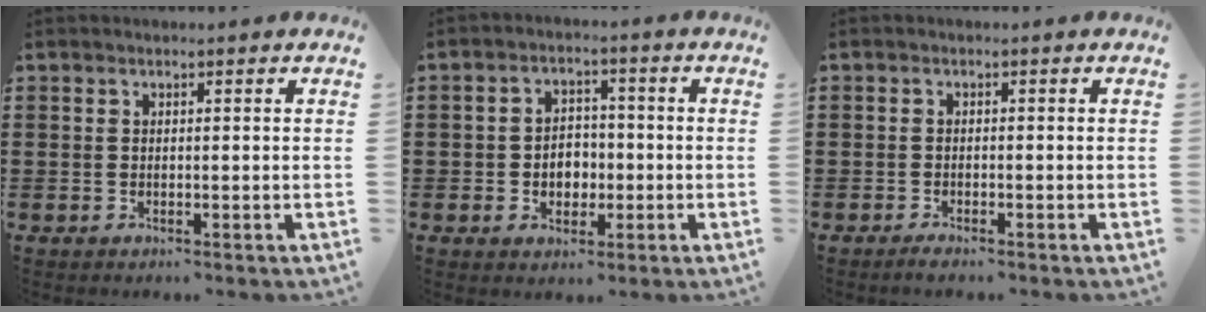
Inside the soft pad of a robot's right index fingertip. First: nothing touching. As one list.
[{"total": 4.1, "force": [-0.9, 3.3, 2.2], "torque": [-0.041, 0.004, -0.022]}, {"total": 1.0, "force": [-1.0, 0.0, 0.3], "torque": [-0.008, -0.004, -0.018]}]